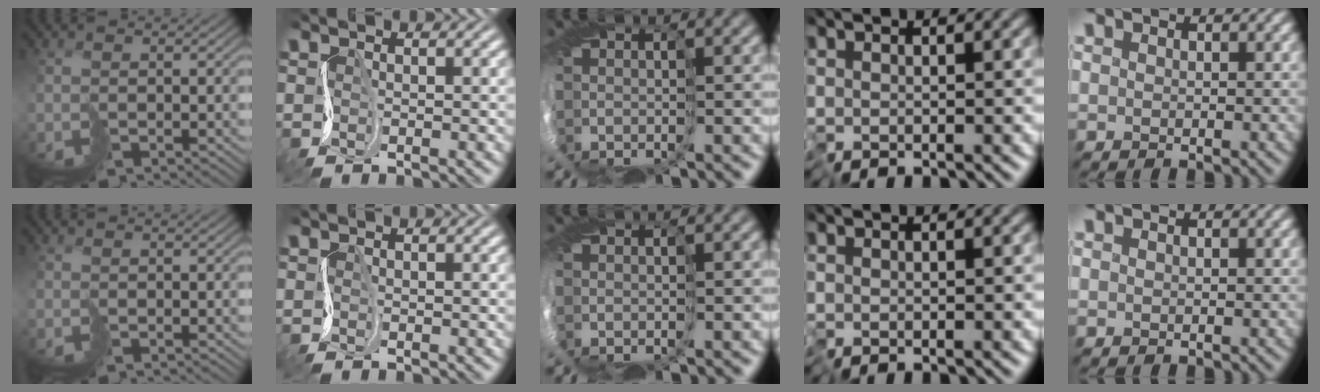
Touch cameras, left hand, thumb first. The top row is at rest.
{}